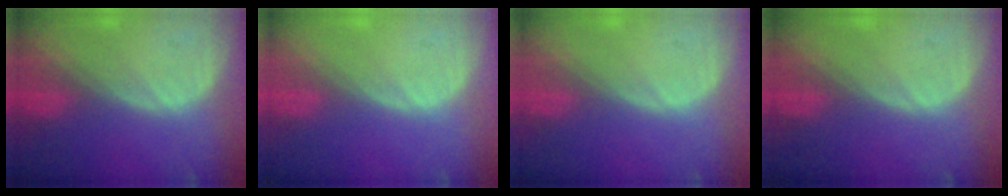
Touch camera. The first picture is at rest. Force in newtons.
{"total": 0.0}
{"total": 0.0}
{"total": 0.0}